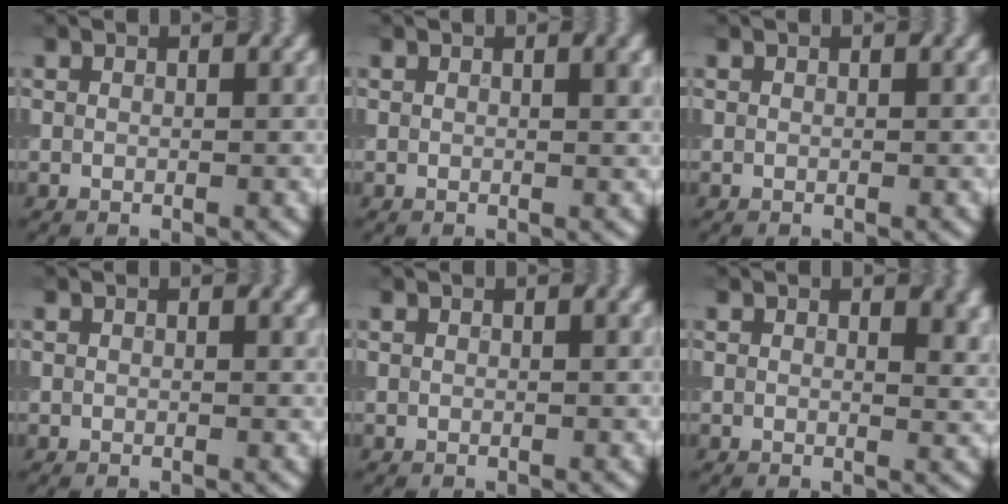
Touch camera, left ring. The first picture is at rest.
{"total": 0.9, "force": [0.3, 0.3, 0.8], "torque": [-0.007, -0.001, 0.009]}
{"total": 0.0}
{"total": 0.0}
{"total": 0.0}
{"total": 2.7, "force": [1.0, 1.5, 2.0], "torque": [-0.018, -0.002, 0.016]}